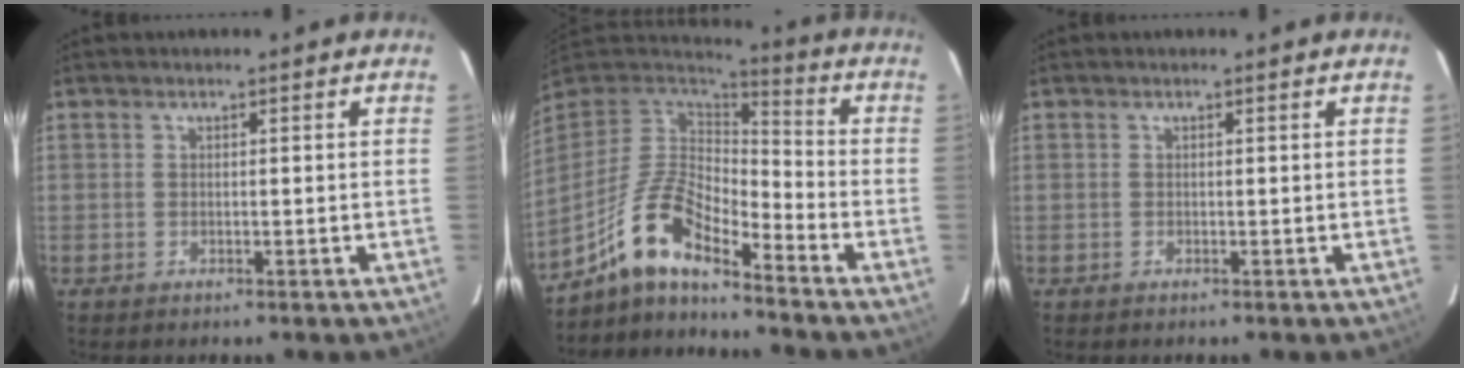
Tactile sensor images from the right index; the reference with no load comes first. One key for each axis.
{"total": 11.8, "fx": -8.6, "fy": 3.1, "fz": 7.5, "tx": -0.159, "ty": 0.029, "tz": -0.162}
{"total": 0.0}